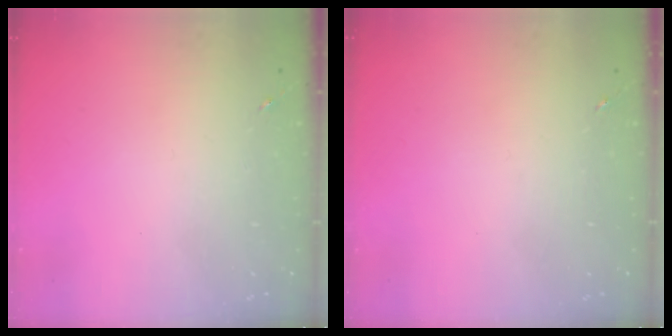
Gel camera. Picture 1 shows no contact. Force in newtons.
{"total": 0.0}